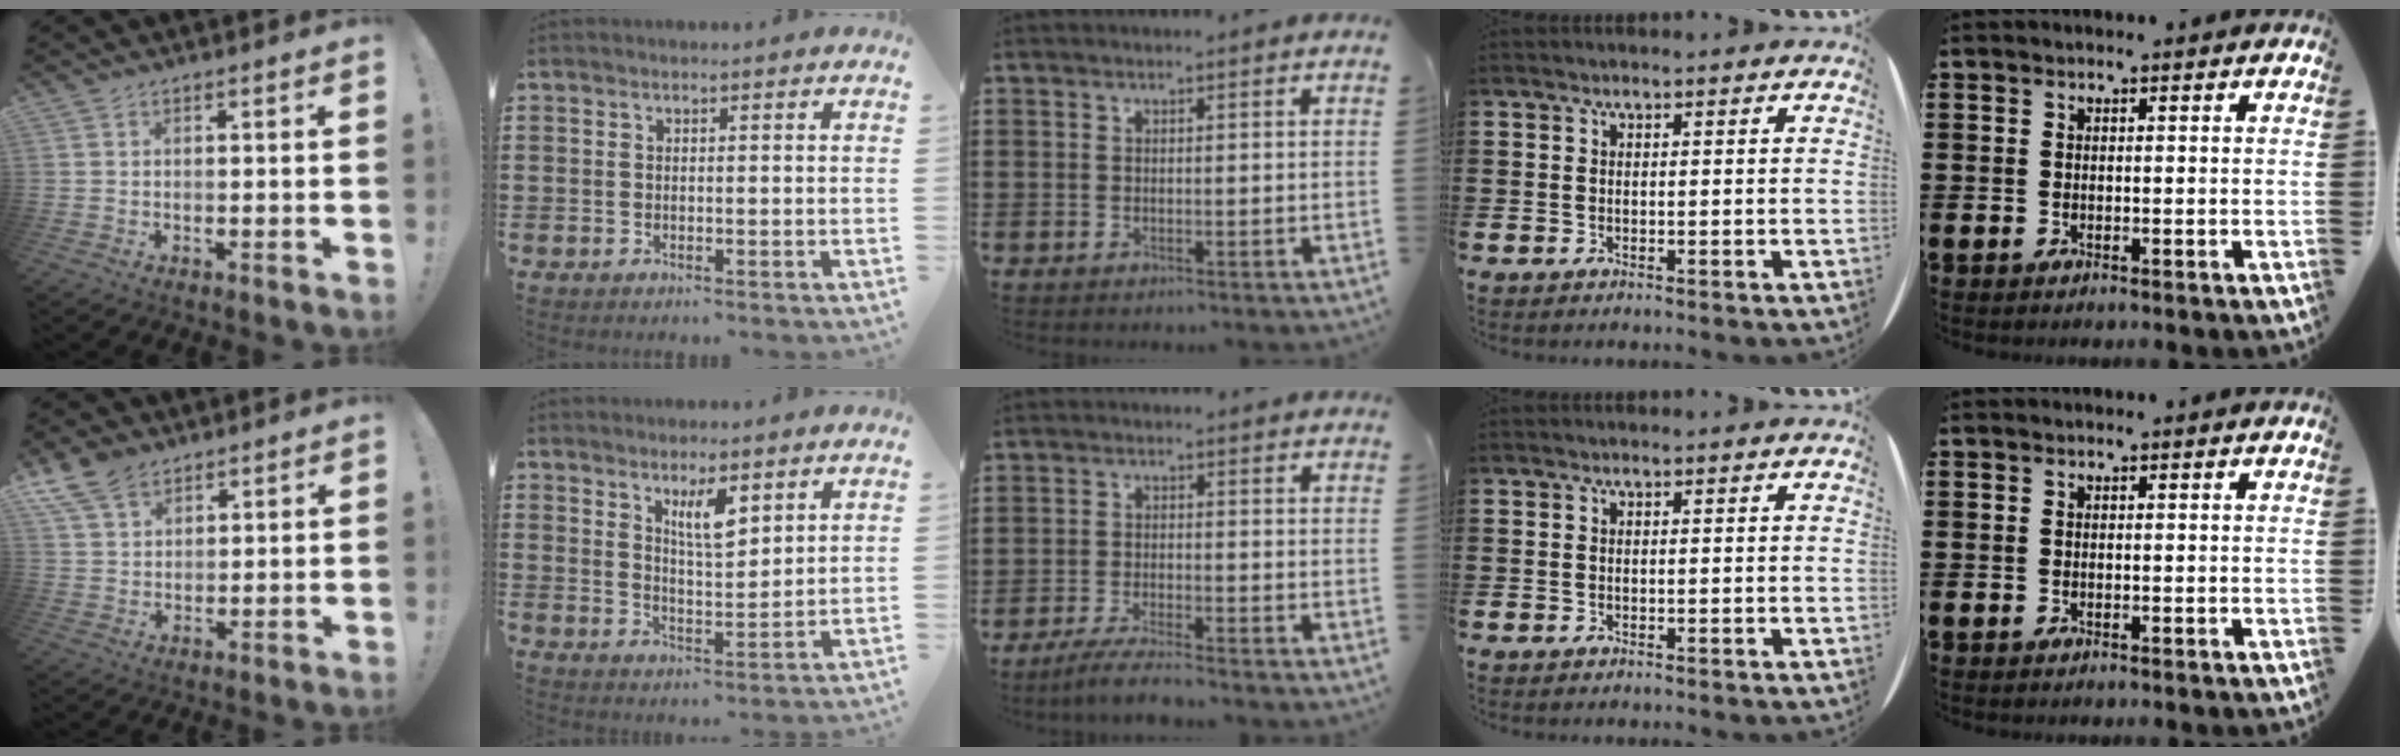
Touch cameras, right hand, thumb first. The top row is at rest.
{"thumb": {"total": 9.1, "force": [6.3, 5.3, 3.8], "torque": [-0.067, -0.030, 0.125]}, "index": {"total": 5.5, "force": [3.3, 1.7, 4.1], "torque": [-0.079, 0.000, 0.055]}, "middle": {"total": 3.6, "force": [-3.3, -0.1, 1.6], "torque": [-0.034, -0.004, -0.065]}}